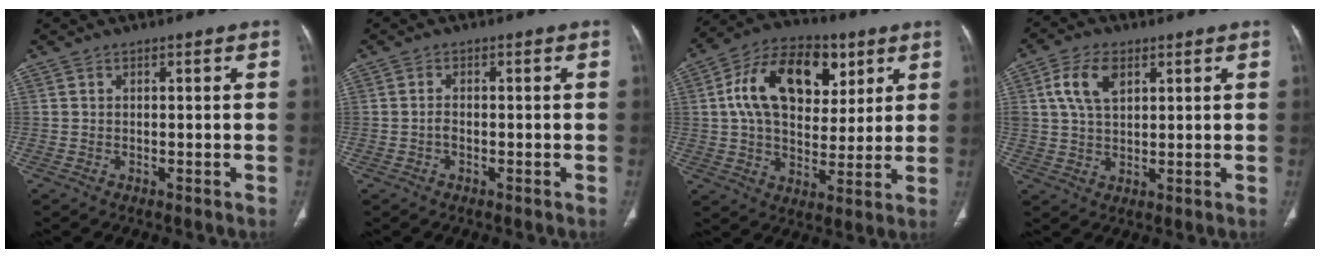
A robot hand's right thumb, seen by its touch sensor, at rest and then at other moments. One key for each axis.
{"total": 1.4, "fx": -0.4, "fy": 0.9, "fz": 1.0, "tx": -0.020, "ty": 0.004, "tz": -0.009}
{"total": 19.0, "fx": 6.0, "fy": 12.1, "fz": 13.3, "tx": -0.195, "ty": 0.000, "tz": 0.095}
{"total": 7.4, "fx": 2.8, "fy": 4.3, "fz": 5.3, "tx": -0.100, "ty": -0.003, "tz": 0.053}